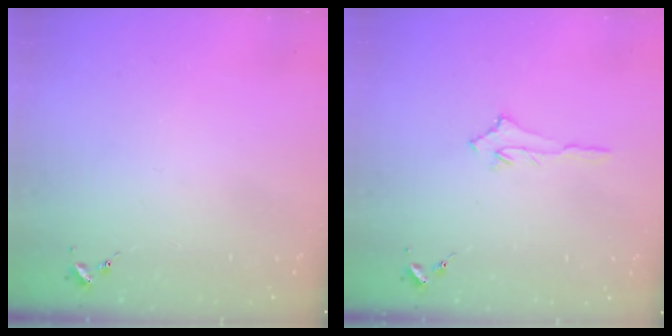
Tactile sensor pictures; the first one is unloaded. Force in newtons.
{"total": 4.3, "press": 4.2, "slide": 0.5}